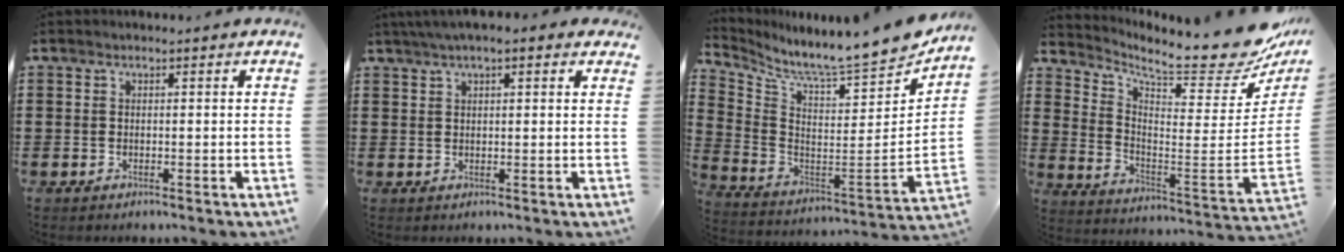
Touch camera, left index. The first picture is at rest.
{"total": 3.0, "force": [1.8, 0.7, 2.2], "torque": [-0.046, 0.007, 0.032]}
{"total": 8.6, "force": [8.1, -0.8, 2.9], "torque": [-0.080, -0.093, 0.126]}
{"total": 10.2, "force": [8.9, 0.7, 5.1], "torque": [-0.097, -0.088, 0.141]}